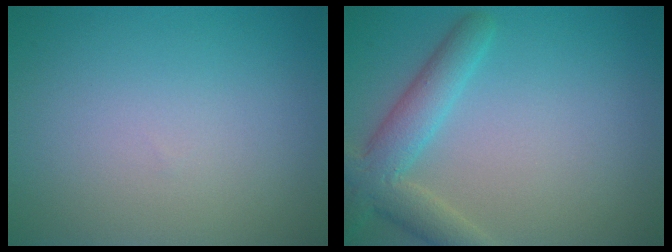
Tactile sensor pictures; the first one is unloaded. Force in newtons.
{"total": 4.5, "press": 4.5, "slide": 0.4}